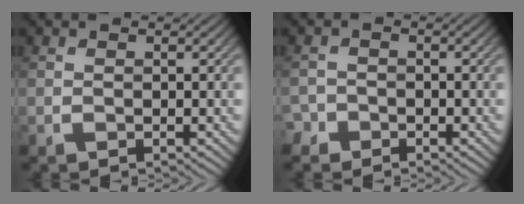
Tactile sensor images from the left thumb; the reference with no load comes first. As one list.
[{"total": 1.8, "force": [-1.3, 1.3, 0.0], "torque": [0.006, 0.002, -0.033]}]